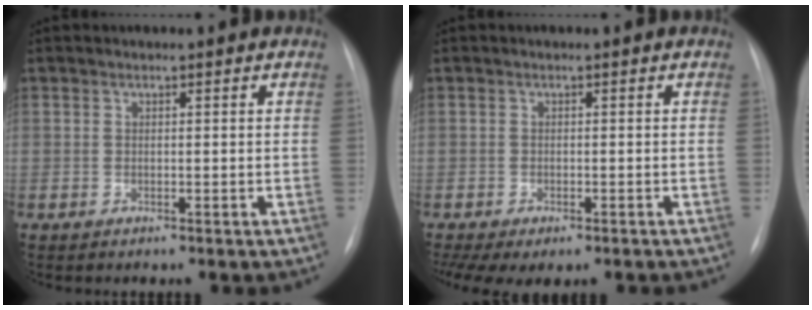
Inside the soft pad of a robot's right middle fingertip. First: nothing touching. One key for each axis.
{"total": 8.9, "fx": -6.4, "fy": 3.6, "fz": 5.1, "tx": -0.098, "ty": 0.002, "tz": -0.086}